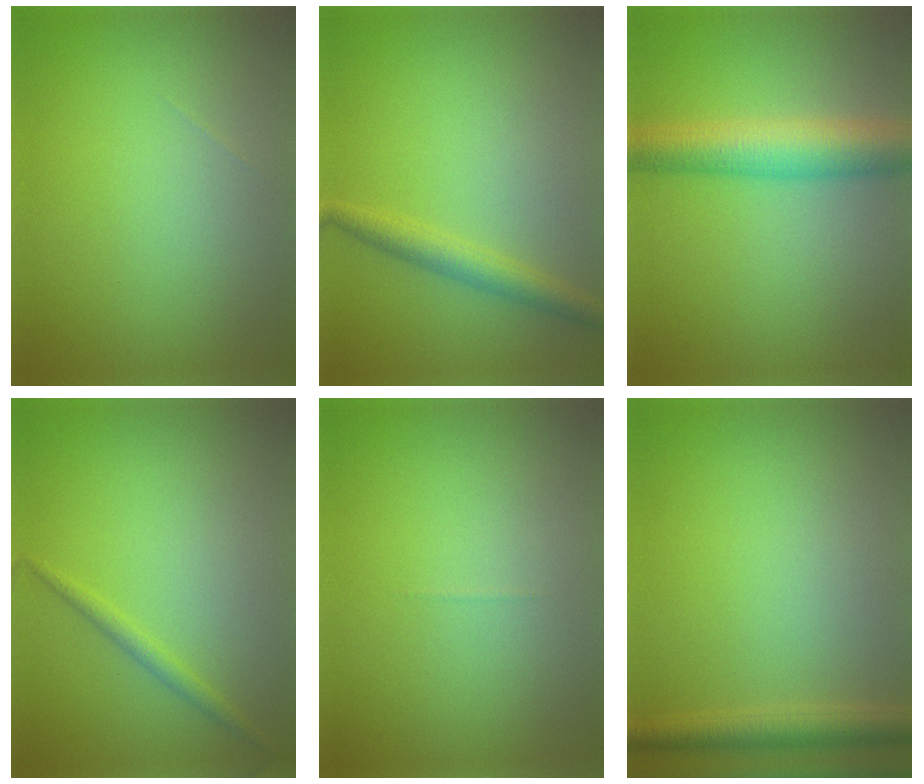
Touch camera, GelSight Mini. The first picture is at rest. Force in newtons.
{"total": 2.4, "press": 2.4, "slide": 0.1}
{"total": 6.6, "press": 6.6, "slide": 0.1}
{"total": 1.2, "press": 1.2, "slide": 0.0}
{"total": 0.0}
{"total": 2.8, "press": 2.8, "slide": 0.2}